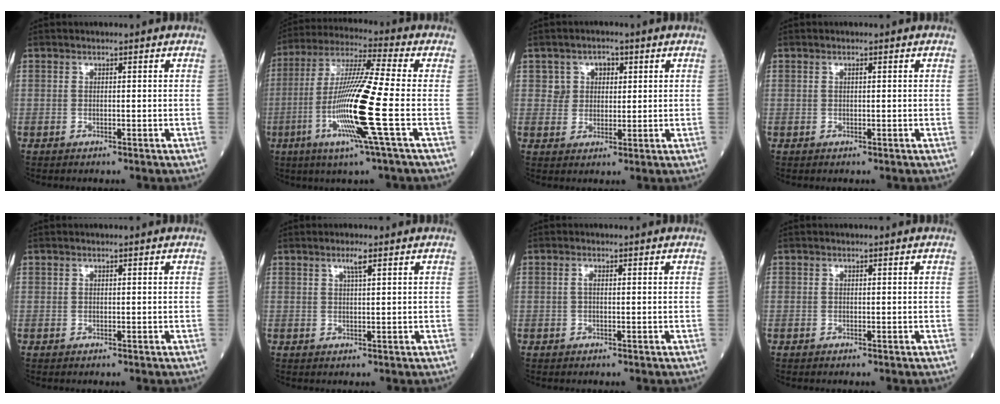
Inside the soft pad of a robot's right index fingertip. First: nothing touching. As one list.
[{"total": 15.4, "force": [-4.1, -1.2, 14.8], "torque": [-0.294, -0.016, -0.090]}, {"total": 3.9, "force": [1.5, 3.4, 1.1], "torque": [-0.010, 0.008, 0.023]}, {"total": 0.5, "force": [0.2, 0.1, 0.5], "torque": [-0.011, -0.001, 0.004]}, {"total": 0.0}, {"total": 1.9, "force": [1.1, 0.0, 1.5], "torque": [-0.030, 0.000, 0.020]}, {"total": 0.8, "force": [0.1, 0.3, 0.8], "torque": [-0.017, 0.002, 0.000]}, {"total": 0.0}]